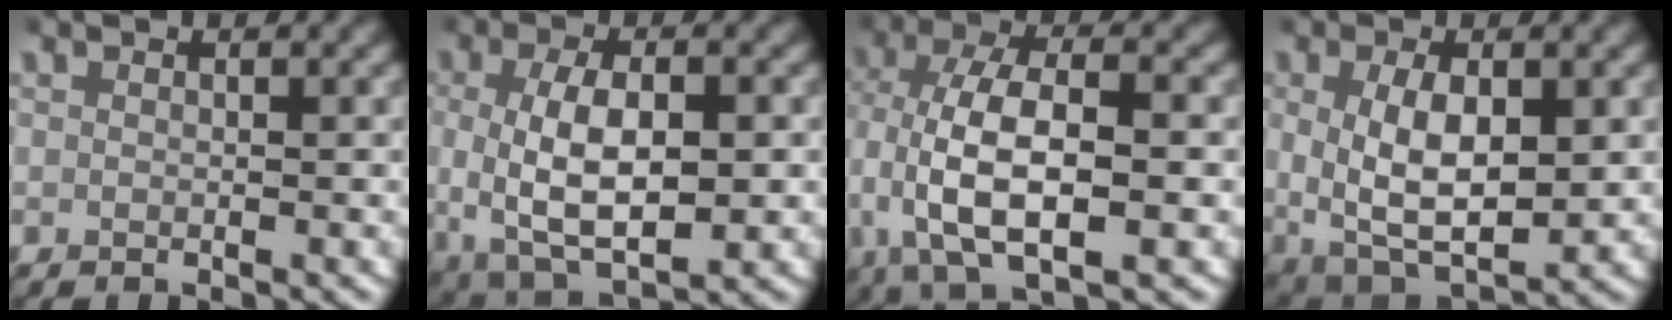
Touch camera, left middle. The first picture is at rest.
{"total": 8.4, "force": [-0.9, 5.1, 6.6], "torque": [-0.149, -0.023, 0.005]}
{"total": 8.1, "force": [-0.6, 4.3, 6.9], "torque": [-0.156, -0.017, 0.000]}
{"total": 8.4, "force": [-1.0, 5.8, 6.0], "torque": [-0.132, -0.041, 0.008]}